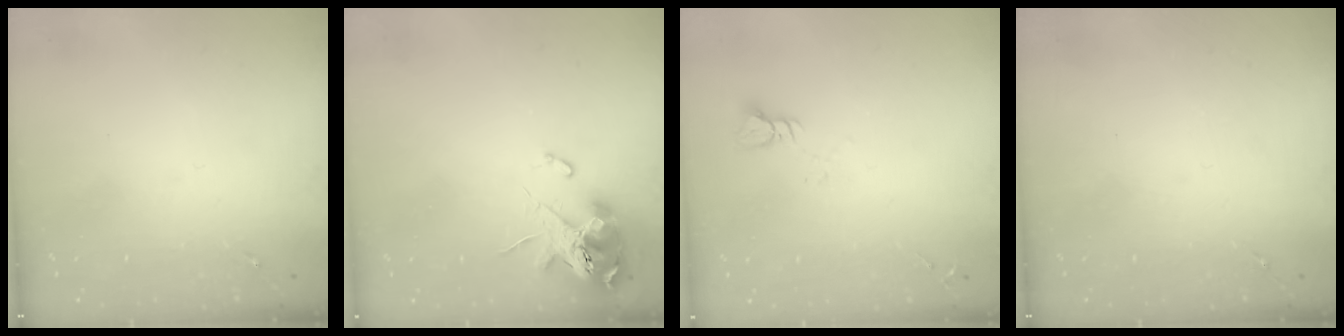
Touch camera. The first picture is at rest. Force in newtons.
{"total": 11.9, "press": 11.8, "slide": 1.5}
{"total": 3.8, "press": 3.8, "slide": 0.5}
{"total": 0.0}